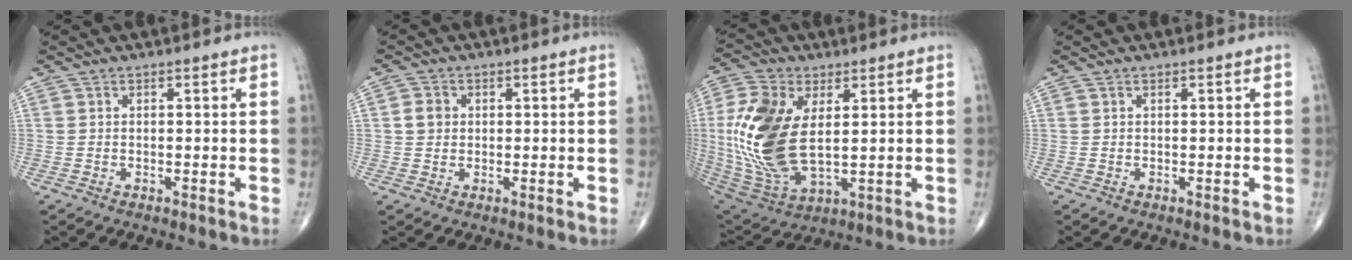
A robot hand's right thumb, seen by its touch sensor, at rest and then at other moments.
{"total": 2.8, "force": [0.4, 2.5, 1.2], "torque": [-0.011, 0.004, 0.004]}
{"total": 19.8, "force": [2.6, 10.8, 16.3], "torque": [-0.351, -0.017, 0.055]}
{"total": 0.0}